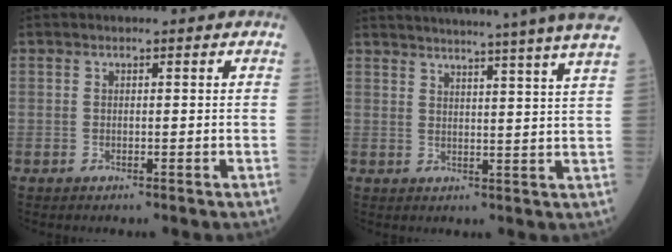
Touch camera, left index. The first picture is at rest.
{"total": 19.9, "force": [18.0, -2.6, 8.2], "torque": [-0.131, -0.054, 0.219]}